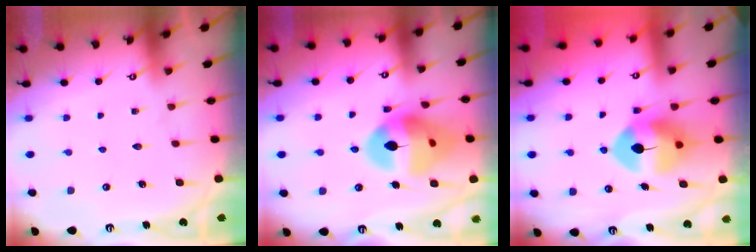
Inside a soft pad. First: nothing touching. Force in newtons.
{"total": 16.7, "press": 16.6, "slide": 2.1}
{"total": 10.1, "press": 10.0, "slide": 1.6}